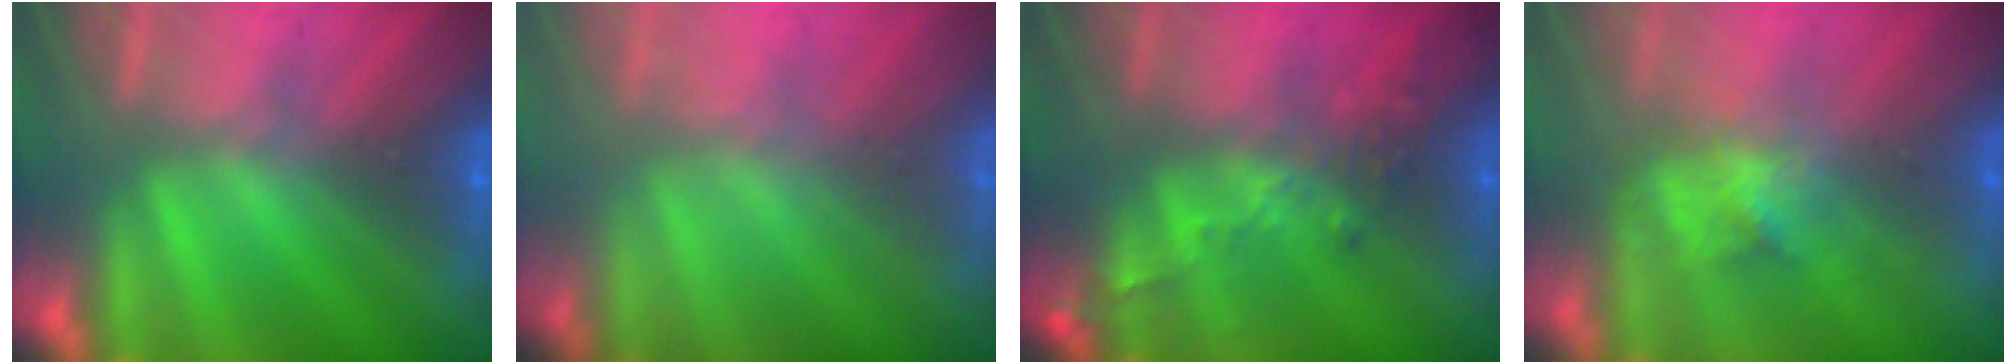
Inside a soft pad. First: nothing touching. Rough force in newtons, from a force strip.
{"total": 1.6}
{"total": 2.7}
{"total": 2.9}